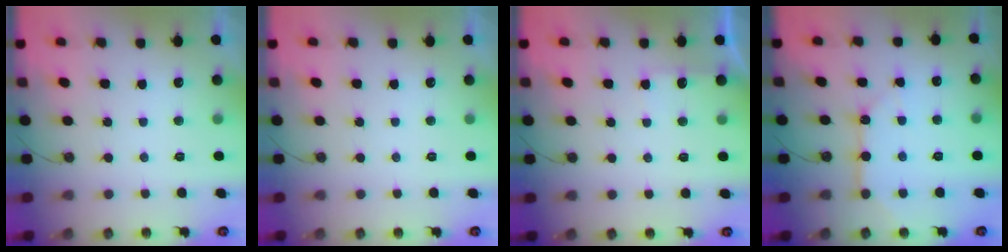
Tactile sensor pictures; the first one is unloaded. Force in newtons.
{"total": 0.0}
{"total": 3.8, "press": 3.8, "slide": 0.3}
{"total": 8.2, "press": 8.1, "slide": 0.9}